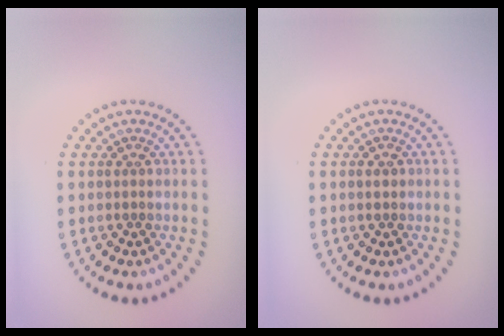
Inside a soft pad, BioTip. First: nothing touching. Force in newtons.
{"total": 1.1, "press": 1.1, "slide": 0.2}